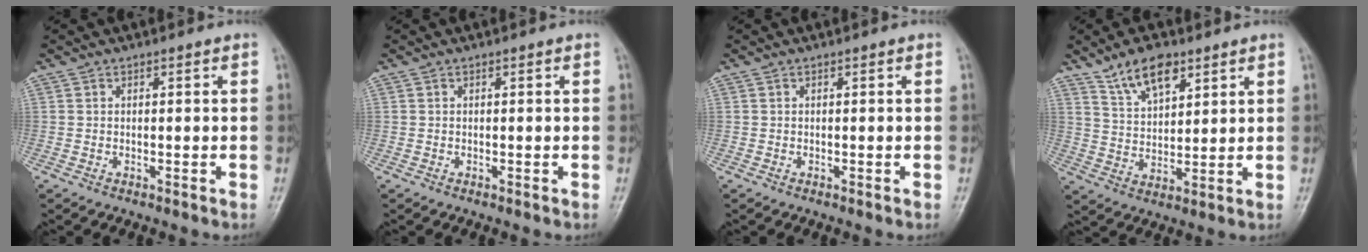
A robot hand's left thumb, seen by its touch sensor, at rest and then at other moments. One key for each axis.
{"total": 0.0}
{"total": 0.0}
{"total": 8.7, "fx": 5.8, "fy": 4.1, "fz": 5.1, "tx": -0.070, "ty": -0.031, "tz": 0.109}